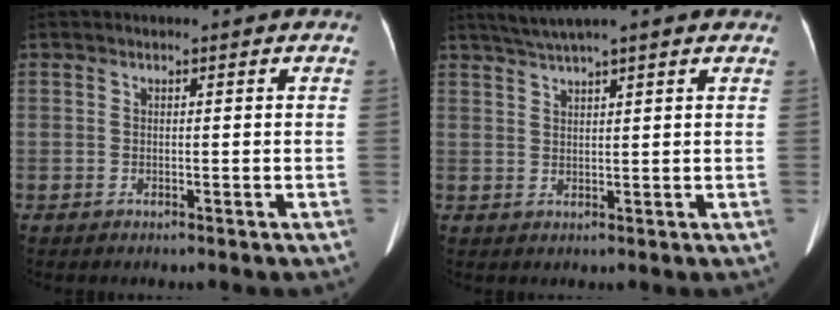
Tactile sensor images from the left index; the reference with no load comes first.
{"total": 7.9, "force": [6.5, 0.3, 4.5], "torque": [-0.075, 0.040, 0.096]}